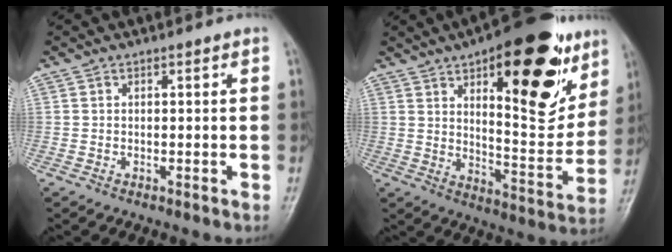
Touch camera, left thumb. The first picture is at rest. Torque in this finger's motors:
{"motor_torque": [0.96, 0.80, 1.26, -0.52, 0.19]}